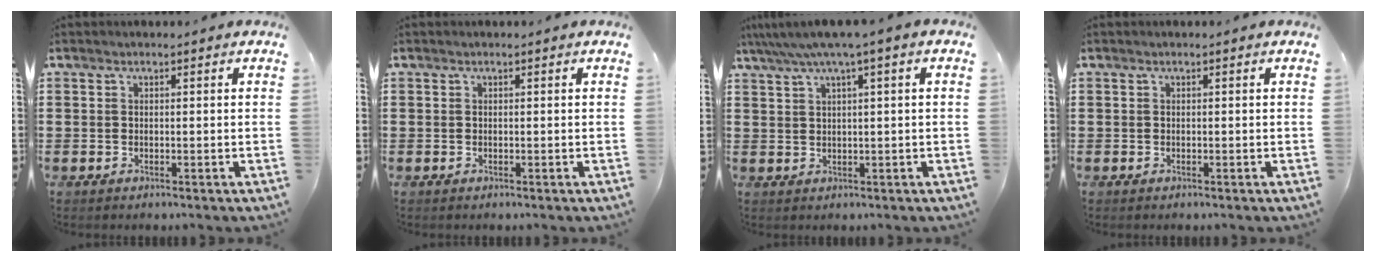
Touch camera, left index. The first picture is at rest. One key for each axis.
{"total": 0.0}
{"total": 3.3, "fx": 1.3, "fy": -0.2, "fz": 3.1, "tx": -0.061, "ty": 0.000, "tz": 0.018}
{"total": 0.0}